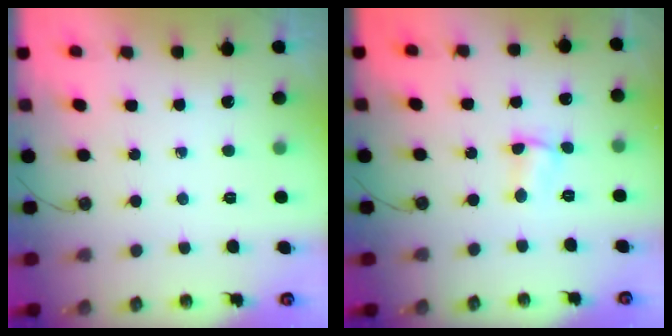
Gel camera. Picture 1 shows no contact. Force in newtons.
{"total": 1.6, "press": 1.5, "slide": 0.5}